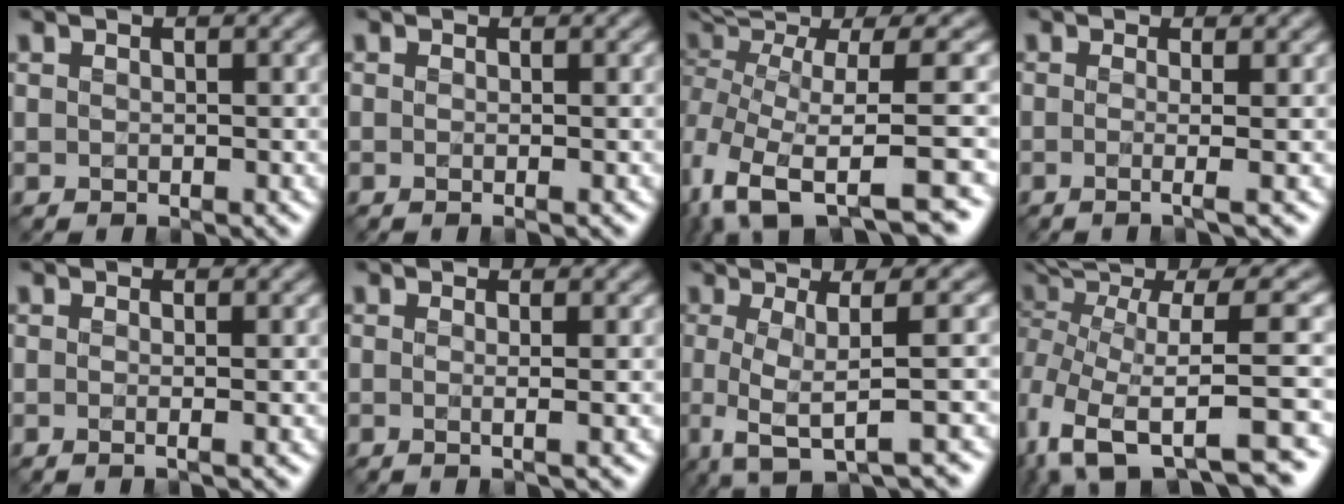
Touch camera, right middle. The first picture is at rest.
{"total": 1.0, "force": [0.0, 0.4, 0.9], "torque": [-0.012, -0.011, -0.016]}
{"total": 11.5, "force": [-1.6, 4.0, 10.6], "torque": [-0.215, 0.005, 0.000]}
{"total": 2.4, "force": [-0.2, 0.8, 2.3], "torque": [-0.030, -0.002, -0.029]}
{"total": 1.7, "force": [0.1, 0.8, 1.5], "torque": [-0.014, -0.006, -0.021]}
{"total": 2.0, "force": [0.2, 0.8, 1.9], "torque": [-0.021, 0.000, -0.023]}
{"total": 6.5, "force": [-0.7, 1.4, 6.3], "torque": [-0.084, 0.002, -0.017]}
{"total": 12.3, "force": [-1.2, 4.7, 11.3], "torque": [-0.225, 0.009, 0.007]}